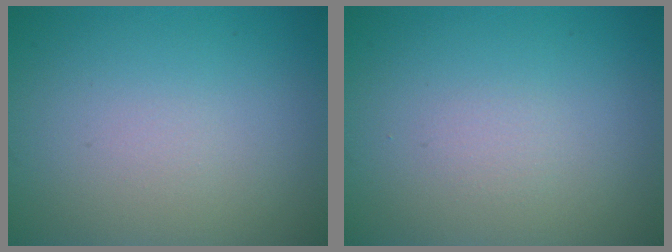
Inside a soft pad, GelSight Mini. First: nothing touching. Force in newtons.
{"total": 0.5, "press": 0.5, "slide": 0.0}